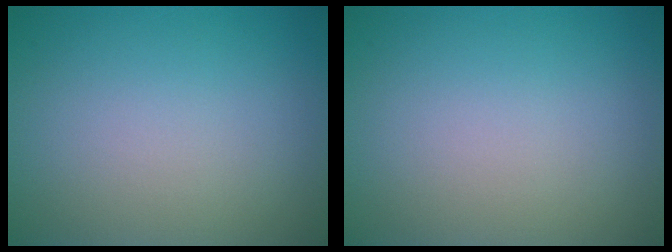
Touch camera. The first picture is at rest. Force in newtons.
{"total": 0.0}